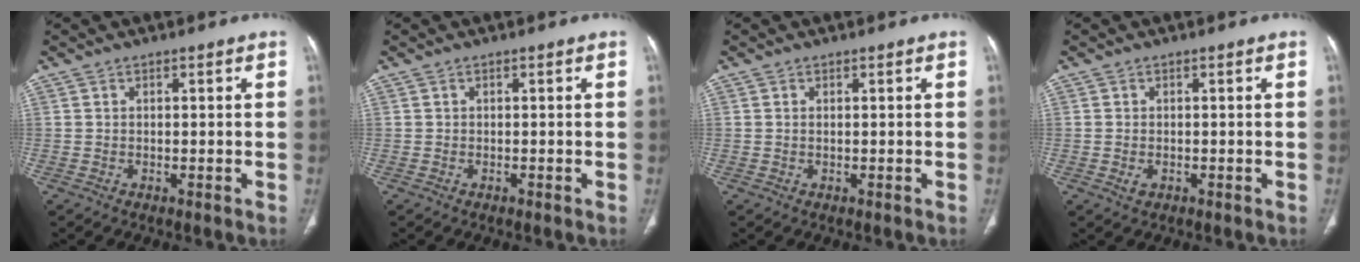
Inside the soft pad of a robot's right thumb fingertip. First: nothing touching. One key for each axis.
{"total": 0.0}
{"total": 0.0}
{"total": 1.5, "fx": -0.4, "fy": 1.1, "fz": 0.9, "tx": -0.020, "ty": 0.002, "tz": -0.004}